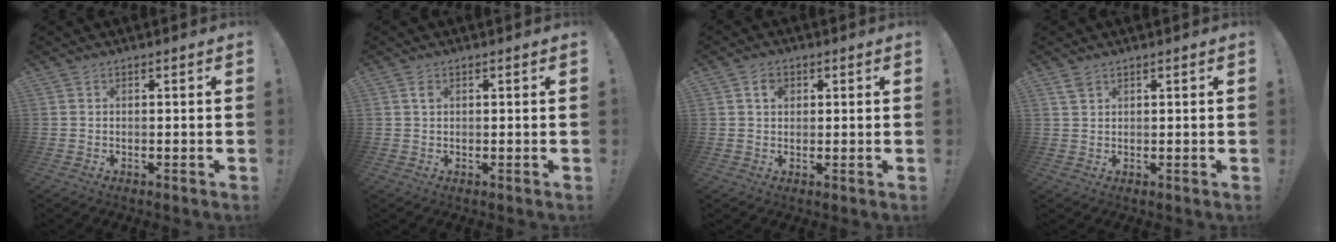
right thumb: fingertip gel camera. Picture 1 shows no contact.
{"total": 1.4, "force": [0.5, 0.8, 1.0], "torque": [-0.007, -0.003, 0.006]}
{"total": 3.8, "force": [1.1, 2.8, 2.3], "torque": [-0.027, 0.001, 0.016]}
{"total": 2.3, "force": [1.5, 1.2, 1.2], "torque": [-0.022, -0.002, 0.029]}